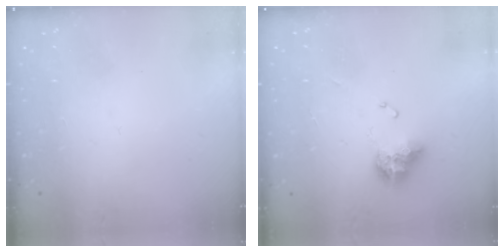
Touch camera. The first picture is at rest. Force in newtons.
{"total": 9.1, "press": 9.0, "slide": 1.1}